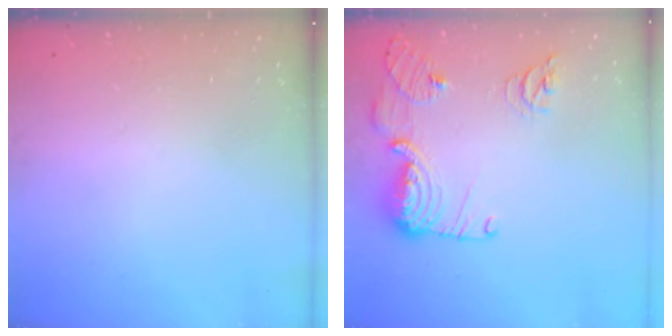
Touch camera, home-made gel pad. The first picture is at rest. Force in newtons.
{"total": 15.2, "press": 14.9, "slide": 2.8}